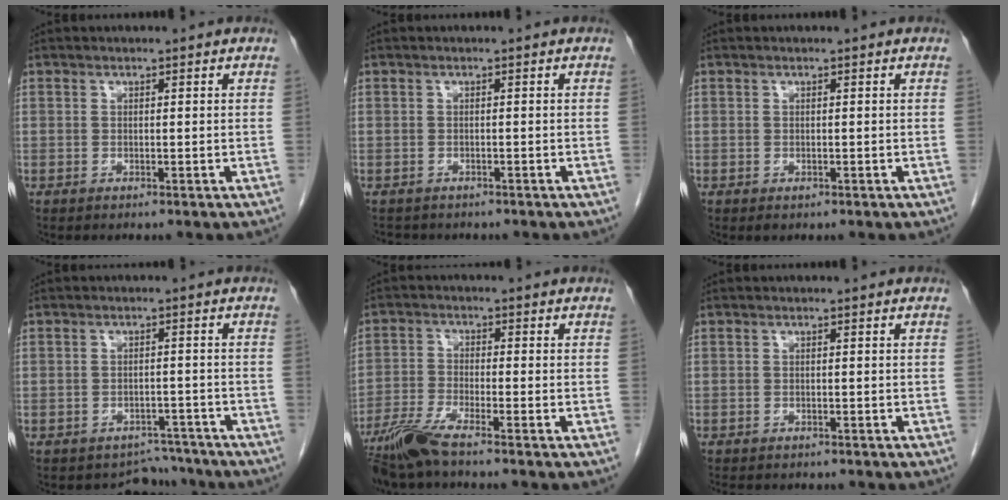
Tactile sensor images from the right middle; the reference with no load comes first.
{"total": 3.6, "force": [-3.0, 1.7, 0.9], "torque": [-0.020, -0.002, -0.037]}
{"total": 0.6, "force": [-0.3, 0.4, 0.3], "torque": [-0.005, 0.000, -0.001]}
{"total": 4.5, "force": [-3.9, 1.9, -1.2], "torque": [0.020, 0.026, -0.050]}
{"total": 6.0, "force": [-4.9, -0.4, 3.5], "torque": [-0.079, -0.022, -0.100]}
{"total": 5.0, "force": [-4.2, 1.8, 1.8], "torque": [-0.027, -0.005, -0.054]}